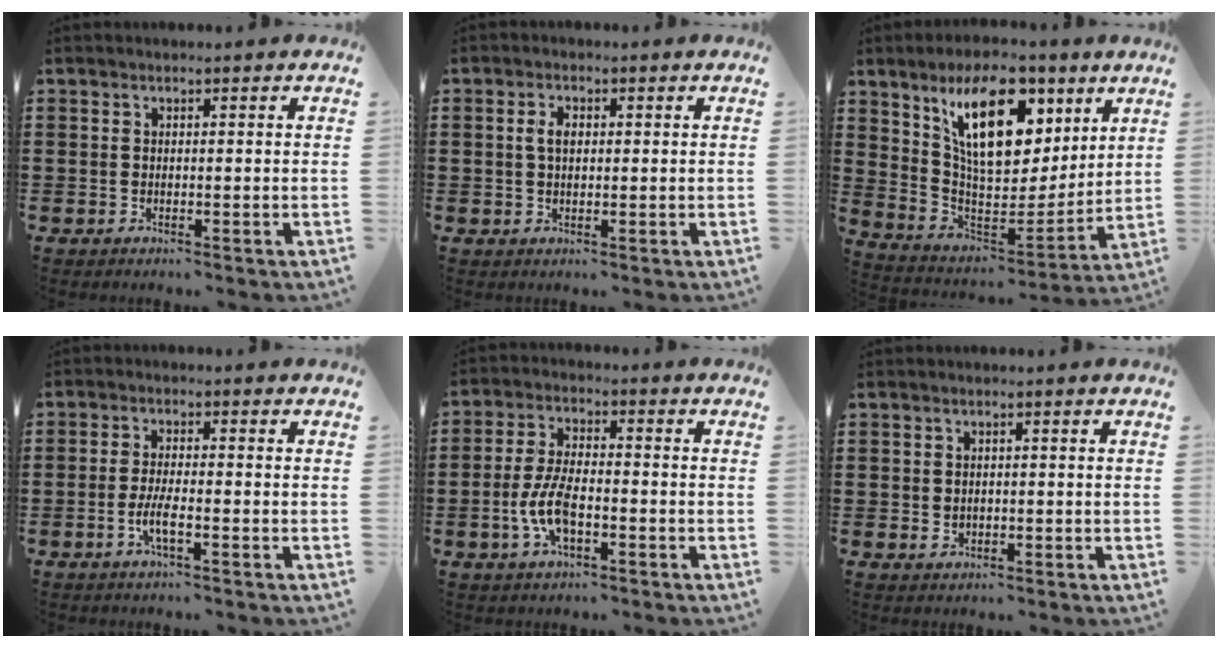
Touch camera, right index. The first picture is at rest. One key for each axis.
{"total": 2.6, "fx": 0.4, "fy": 1.4, "fz": 2.2, "tx": -0.045, "ty": 0.009, "tz": 0.005}
{"total": 14.7, "fx": 8.0, "fy": 7.3, "fz": 10.0, "tx": -0.179, "ty": -0.020, "tz": 0.142}
{"total": 3.6, "fx": -1.5, "fy": 0.6, "fz": 3.2, "tx": -0.067, "ty": -0.004, "tz": -0.032}
{"total": 7.3, "fx": -2.1, "fy": 3.1, "fz": 6.2, "tx": -0.147, "ty": -0.004, "tz": -0.047}
{"total": 1.0, "fx": 0.2, "fy": 0.9, "fz": 0.4, "tx": -0.010, "ty": 0.007, "tz": 0.003}